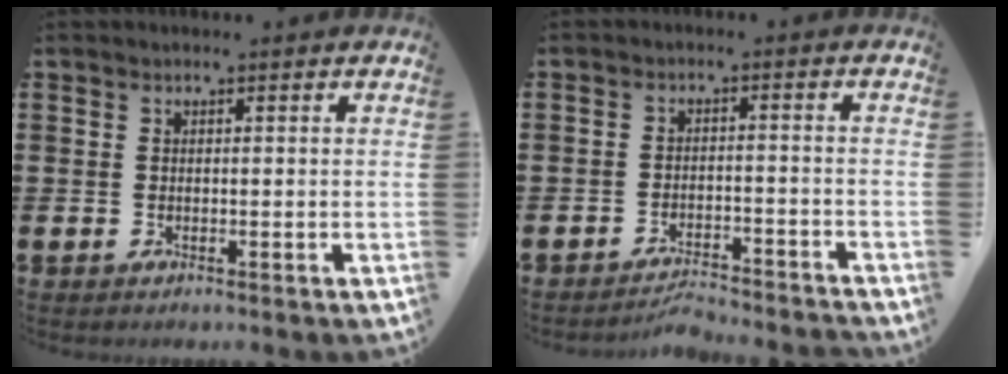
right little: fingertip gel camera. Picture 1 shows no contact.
{"total": 2.9, "force": [-2.9, 0.0, 0.2], "torque": [-0.008, 0.005, -0.061]}